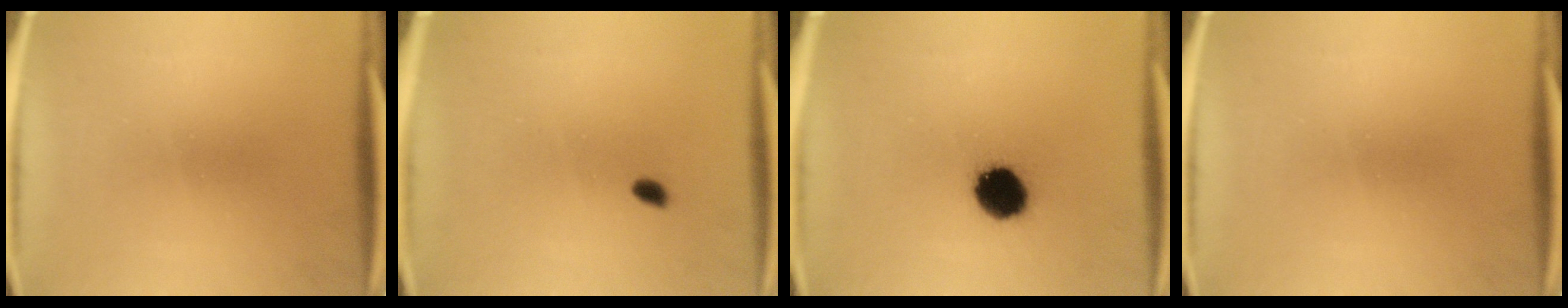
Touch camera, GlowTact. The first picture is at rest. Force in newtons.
{"total": 1.3}
{"total": 10.8}
{"total": 0.0}